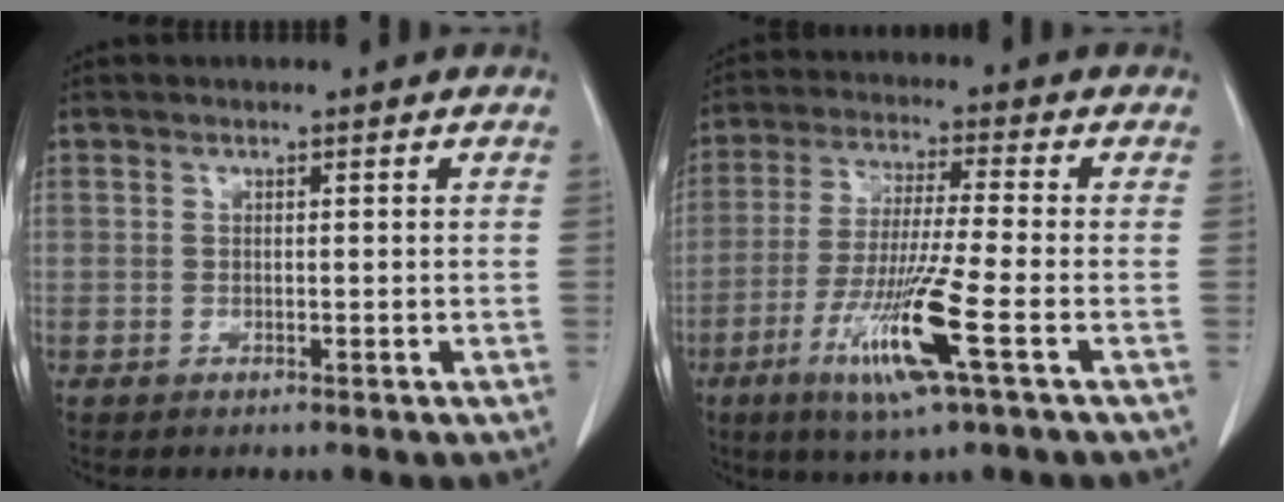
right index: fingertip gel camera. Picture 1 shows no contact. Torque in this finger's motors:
{"motor_torque": [1.68, -0.46, 0.88, 0.12]}